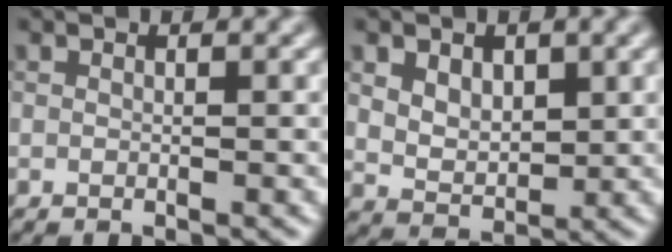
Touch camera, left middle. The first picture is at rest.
{"total": 3.8, "force": [1.4, 2.6, 2.3], "torque": [-0.040, 0.001, 0.019]}